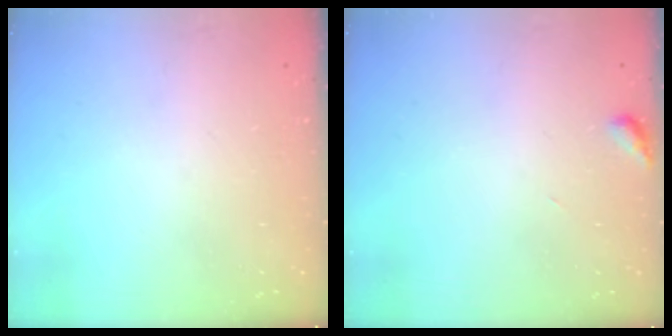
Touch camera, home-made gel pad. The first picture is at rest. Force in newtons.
{"total": 2.6, "press": 2.6, "slide": 0.3}